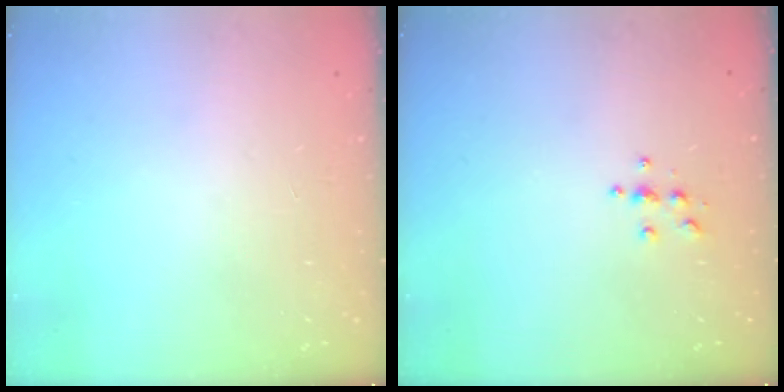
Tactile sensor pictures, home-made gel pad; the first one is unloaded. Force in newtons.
{"total": 3.8, "press": 3.8, "slide": 0.4}